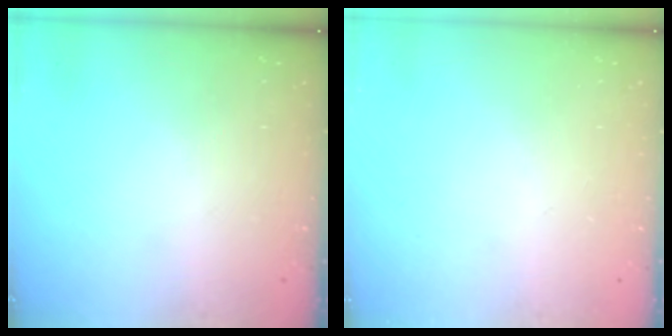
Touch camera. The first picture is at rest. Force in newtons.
{"total": 0.0}